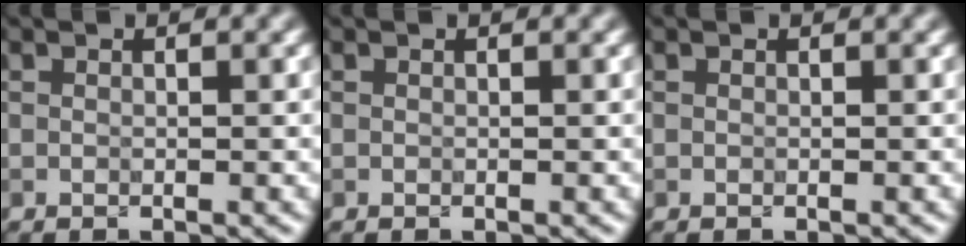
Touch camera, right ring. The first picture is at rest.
{"total": 0.0}
{"total": 0.0}